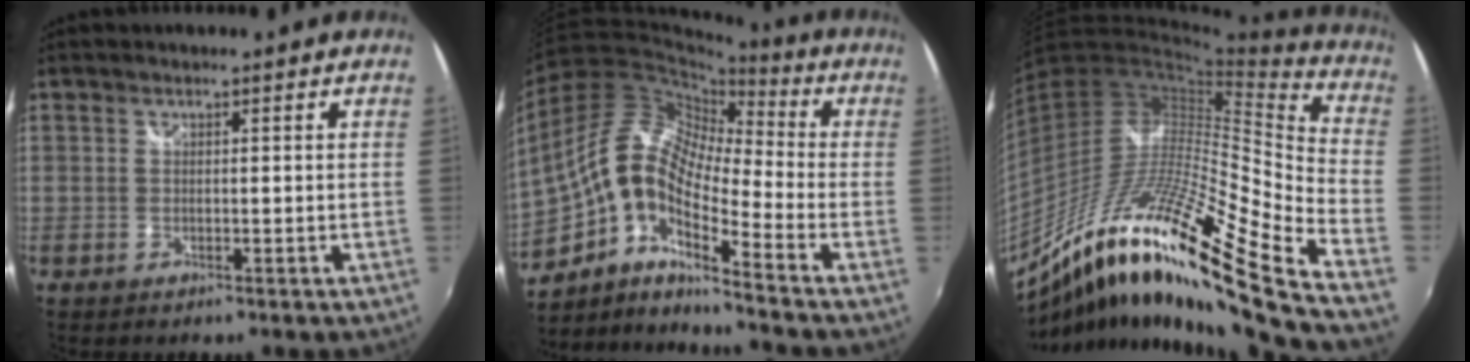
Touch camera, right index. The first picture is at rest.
{"total": 15.3, "force": [-4.4, 5.4, 13.7], "torque": [-0.241, 0.001, -0.104]}
{"total": 27.9, "force": [-15.7, 2.6, 22.9], "torque": [-0.352, -0.058, -0.292]}